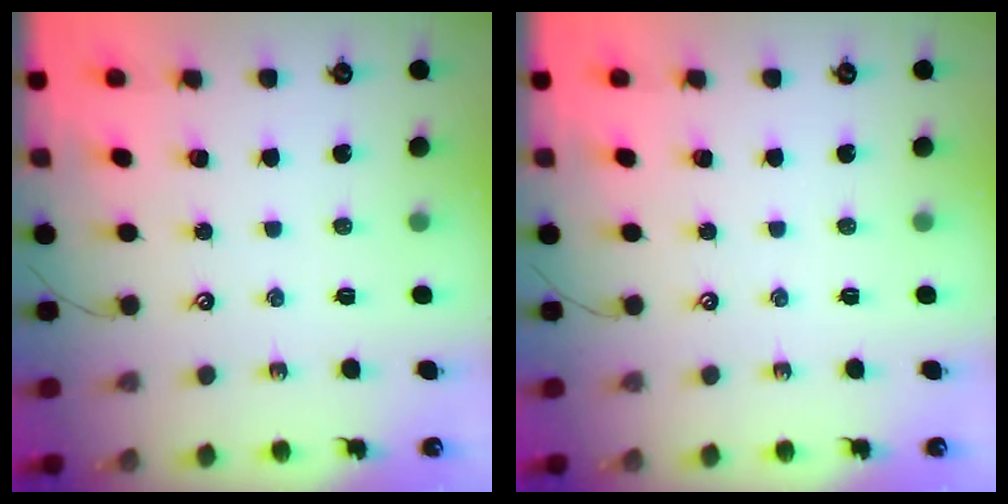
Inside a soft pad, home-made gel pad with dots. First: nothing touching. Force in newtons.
{"total": 0.0}